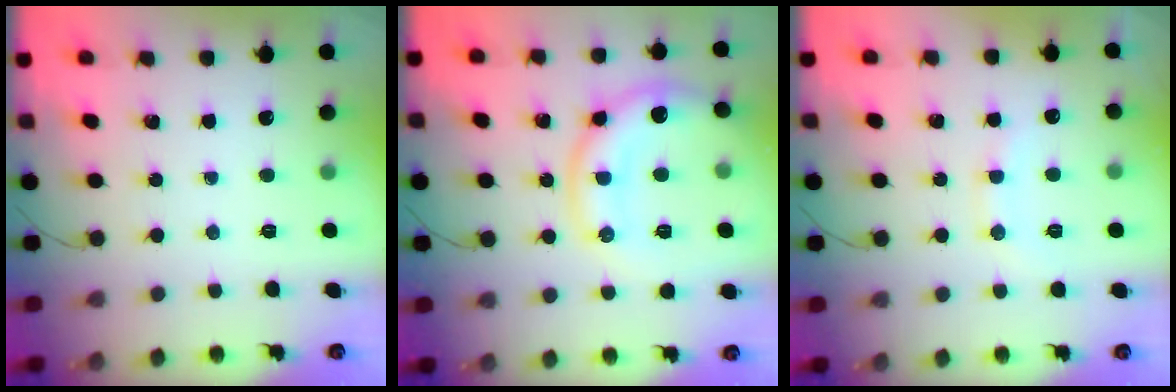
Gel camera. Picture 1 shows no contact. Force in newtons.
{"total": 14.2, "press": 14.2, "slide": 0.7}
{"total": 9.1, "press": 9.0, "slide": 0.9}